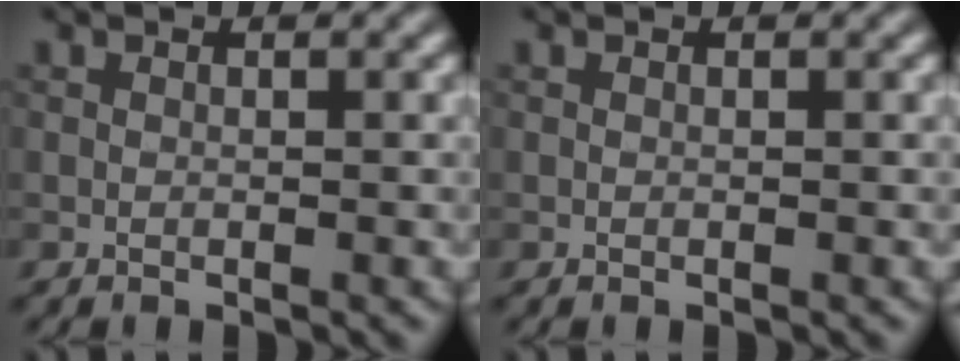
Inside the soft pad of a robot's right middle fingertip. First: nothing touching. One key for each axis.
{"total": 0.0}